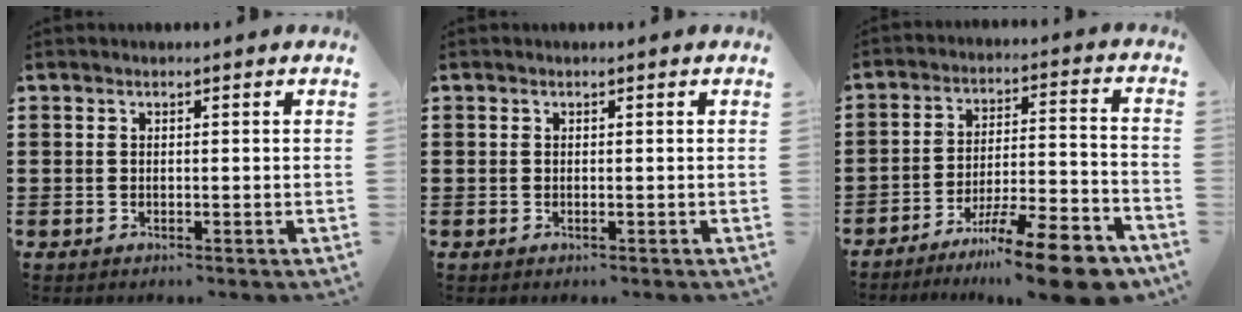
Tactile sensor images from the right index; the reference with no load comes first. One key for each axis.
{"total": 0.0}
{"total": 13.2, "fx": -10.1, "fy": 1.5, "fz": 8.4, "tx": -0.127, "ty": 0.033, "tz": -0.183}